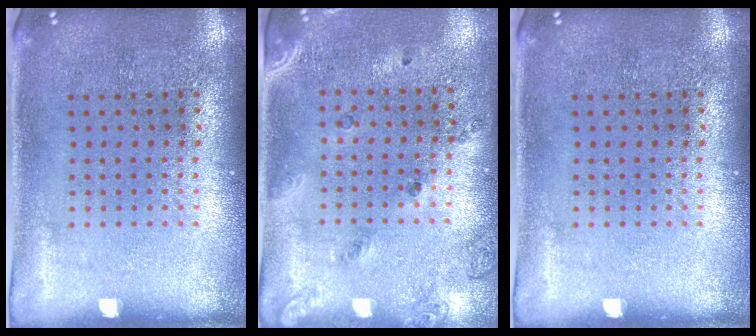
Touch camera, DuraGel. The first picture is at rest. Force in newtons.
{"total": 1.6, "press": 1.1, "slide": 1.1}
{"total": 0.0}